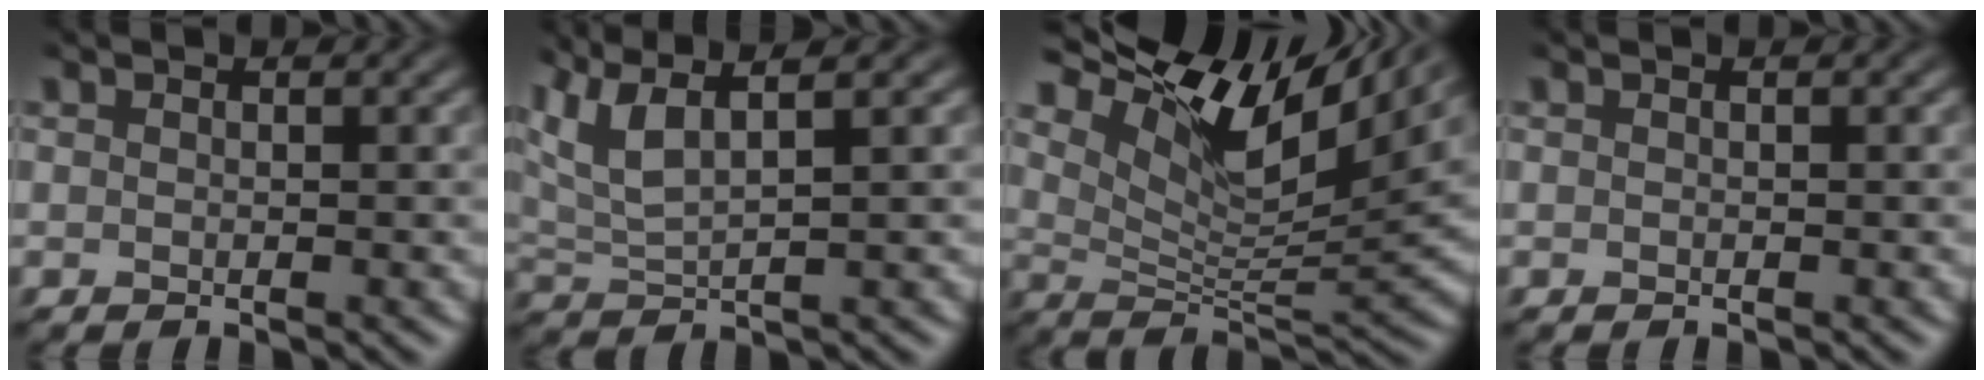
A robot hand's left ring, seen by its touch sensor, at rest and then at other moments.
{"total": 5.3, "force": [3.3, 1.5, 3.8], "torque": [-0.077, 0.018, 0.061]}
{"total": 11.2, "force": [7.1, 4.1, 7.5], "torque": [-0.130, 0.010, 0.130]}
{"total": 0.0}